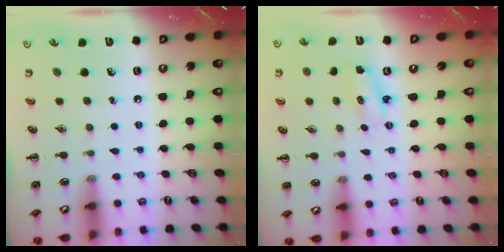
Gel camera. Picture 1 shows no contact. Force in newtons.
{"total": 2.6, "press": 2.6, "slide": 0.5}